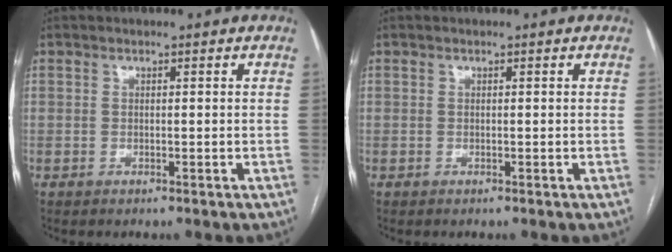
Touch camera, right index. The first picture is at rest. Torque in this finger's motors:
{"motor_torque": [0.00, 0.00, 0.00, 0.00]}